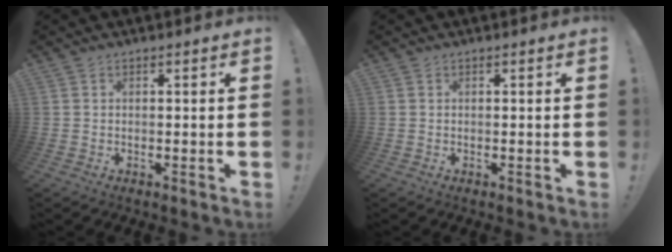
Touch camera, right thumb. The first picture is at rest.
{"total": 0.0}